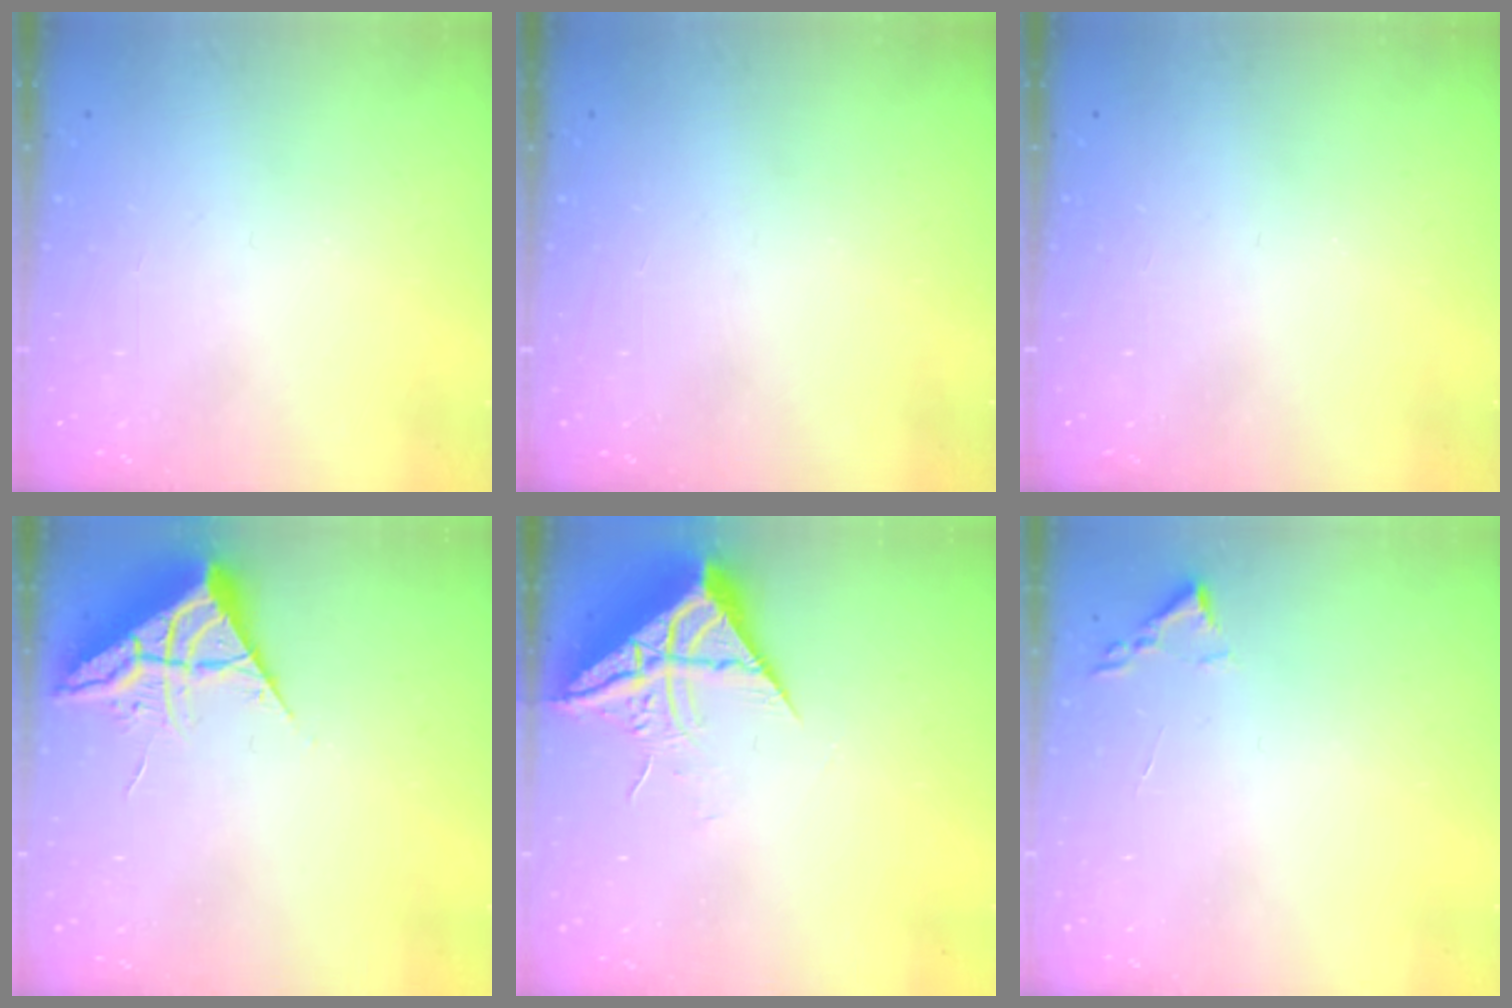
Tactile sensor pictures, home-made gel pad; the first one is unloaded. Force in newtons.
{"total": 0.0}
{"total": 0.0}
{"total": 6.9, "press": 6.9, "slide": 0.4}
{"total": 10.4, "press": 10.4, "slide": 0.8}
{"total": 1.8, "press": 1.7, "slide": 0.2}